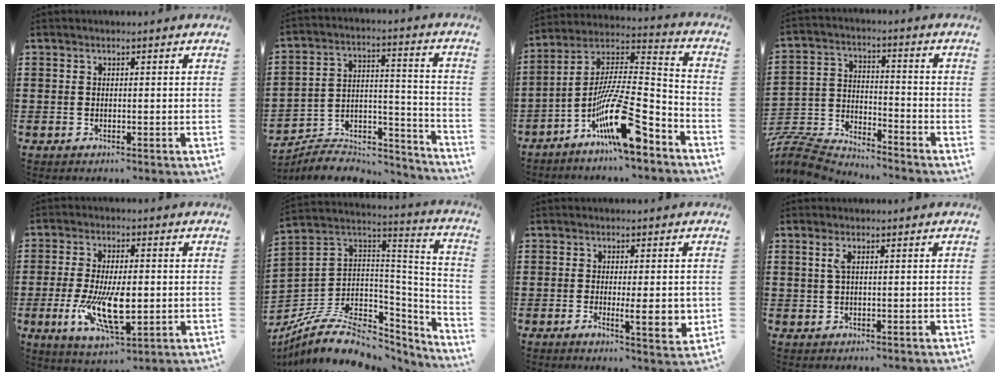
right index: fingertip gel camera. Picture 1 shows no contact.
{"total": 6.5, "force": [-6.1, 1.9, 1.4], "torque": [-0.023, 0.008, -0.118]}
{"total": 14.9, "force": [-8.6, 2.7, 11.9], "torque": [-0.229, 0.002, -0.157]}
{"total": 7.2, "force": [-6.9, 1.4, 1.0], "torque": [-0.043, -0.001, -0.146]}
{"total": 10.9, "force": [-1.7, 4.5, 9.8], "torque": [-0.196, -0.018, -0.029]}
{"total": 10.1, "force": [-5.7, 5.8, 6.0], "torque": [-0.135, 0.004, -0.101]}
{"total": 6.5, "force": [-0.9, 1.6, 6.3], "torque": [-0.101, -0.011, -0.014]}
{"total": 1.8, "force": [0.5, 0.4, 1.7], "torque": [-0.035, 0.002, 0.008]}